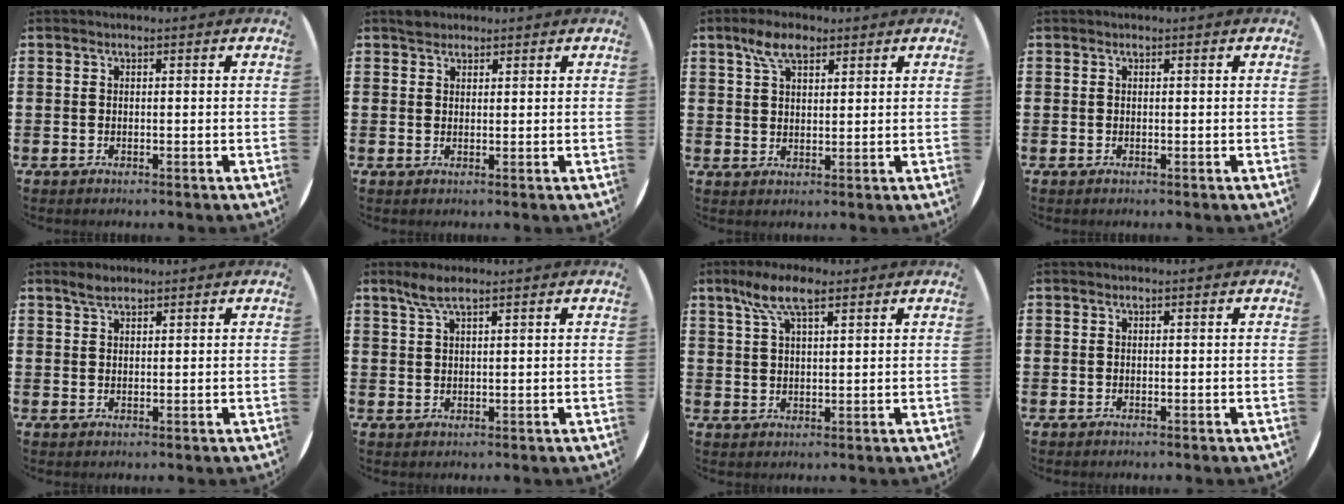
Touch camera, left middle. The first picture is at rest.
{"total": 1.6, "force": [1.5, 0.6, 0.1], "torque": [0.004, 0.000, 0.028]}
{"total": 5.1, "force": [3.4, 2.3, 3.0], "torque": [-0.051, 0.002, 0.059]}
{"total": 0.0}
{"total": 2.0, "force": [1.7, 0.6, 0.9], "torque": [-0.012, 0.001, 0.029]}
{"total": 3.3, "force": [2.3, 0.5, 2.2], "torque": [-0.048, 0.004, 0.041]}
{"total": 6.8, "force": [4.2, 2.2, 4.9], "torque": [-0.106, 0.005, 0.074]}
{"total": 0.0}